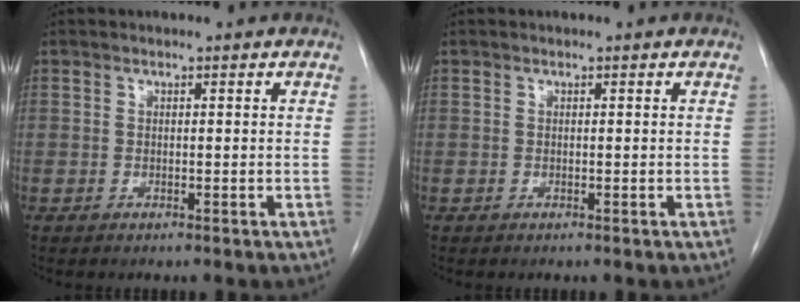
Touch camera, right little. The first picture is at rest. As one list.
[{"total": 0.0}]